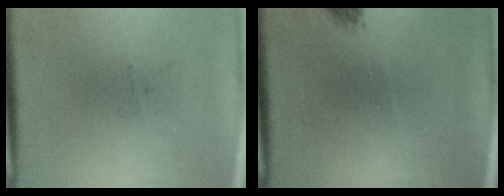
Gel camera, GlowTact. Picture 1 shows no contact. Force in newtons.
{"total": 0.9}